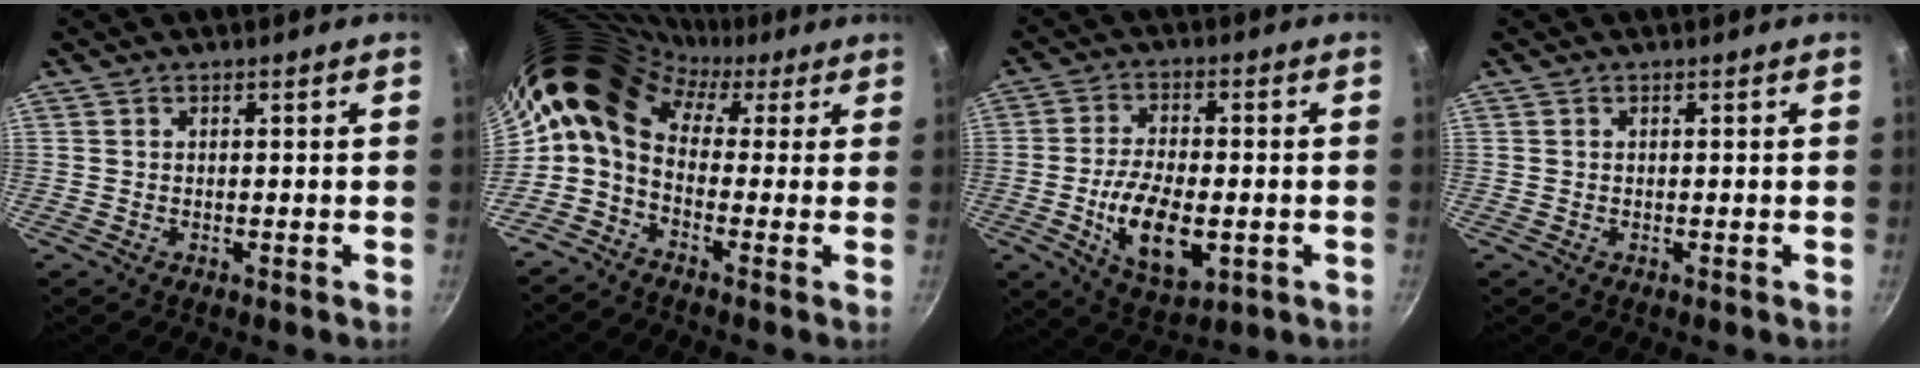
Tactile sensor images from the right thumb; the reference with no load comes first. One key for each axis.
{"total": 12.9, "fx": 4.0, "fy": 8.7, "fz": 8.5, "tx": -0.139, "ty": 0.018, "tz": 0.044}
{"total": 13.3, "fx": -3.0, "fy": 6.7, "fz": 11.0, "tx": -0.188, "ty": 0.008, "tz": -0.044}
{"total": 0.0}